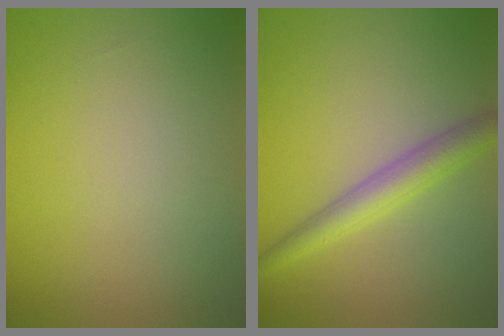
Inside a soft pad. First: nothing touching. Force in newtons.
{"total": 3.3, "press": 3.3, "slide": 0.1}